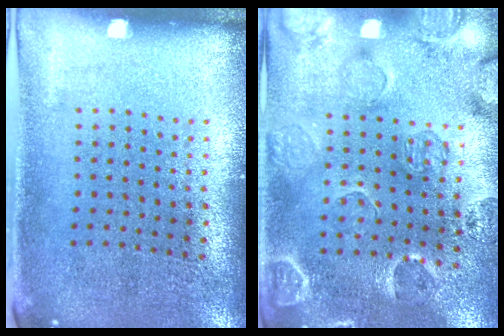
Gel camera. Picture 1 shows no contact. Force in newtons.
{"total": 2.6, "press": 2.1, "slide": 1.5}